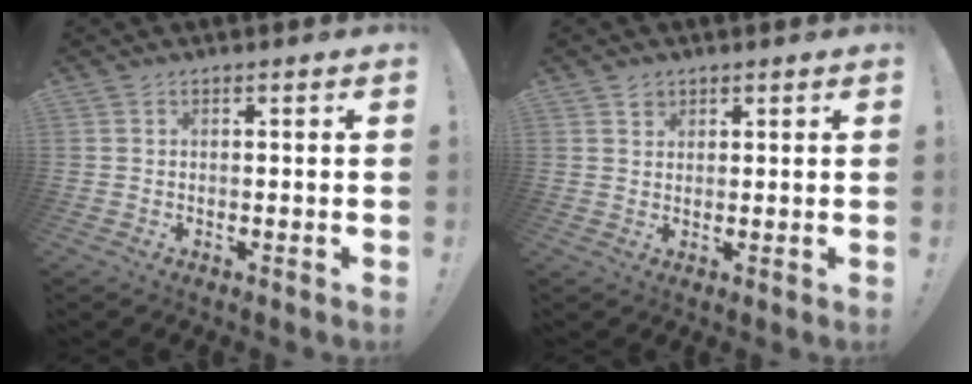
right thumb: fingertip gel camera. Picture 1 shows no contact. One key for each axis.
{"total": 1.7, "fx": 1.3, "fy": 1.2, "fz": 0.1, "tx": 0.007, "ty": -0.008, "tz": 0.022}